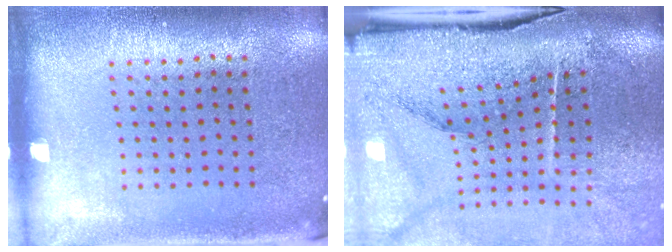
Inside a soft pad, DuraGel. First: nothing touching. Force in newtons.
{"total": 4.9, "press": 3.9, "slide": 3.0}